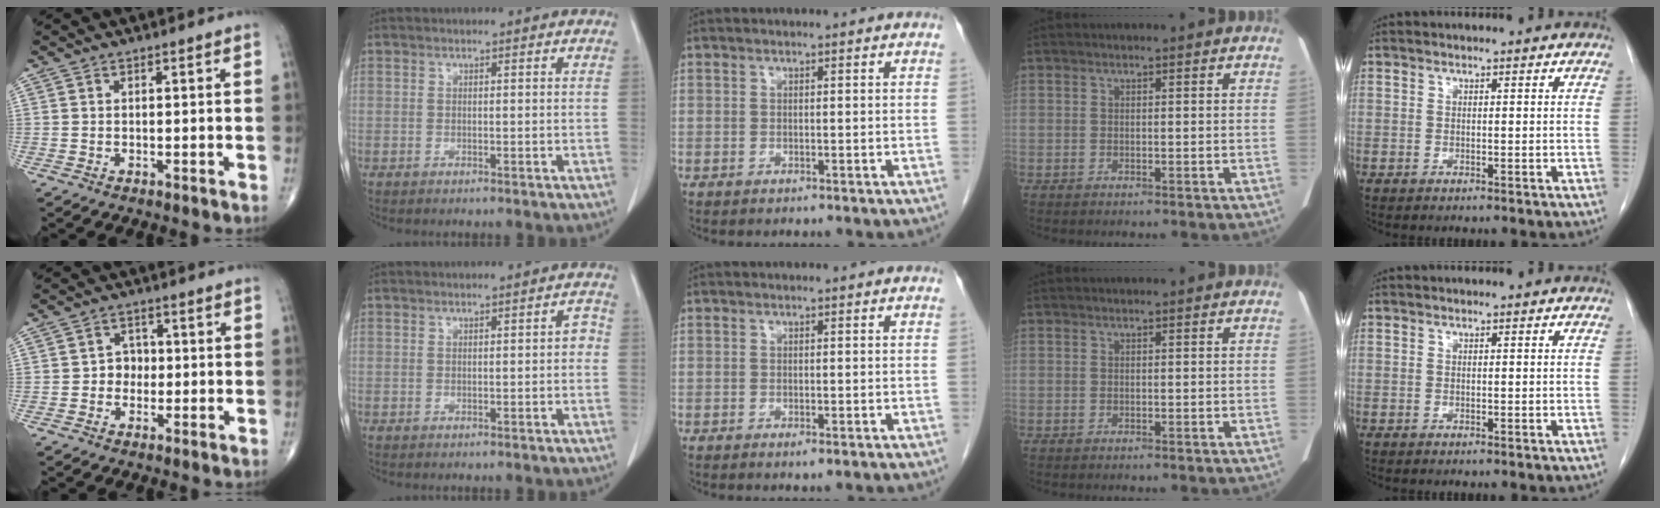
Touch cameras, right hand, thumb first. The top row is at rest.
{"thumb": {"total": 3.4, "force": [-0.4, 3.1, 1.4], "torque": [0.006, 0.011, -0.016]}, "index": {"total": 1.4, "force": [-0.2, 0.6, 1.2], "torque": [-0.006, 0.005, -0.005]}, "middle": {"total": 0.9, "force": [-0.4, 0.2, 0.8], "torque": [-0.011, -0.002, -0.005]}}